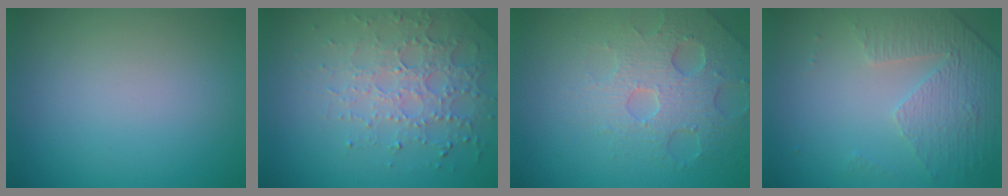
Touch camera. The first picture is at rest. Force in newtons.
{"total": 4.7, "press": 3.4, "slide": 3.1}
{"total": 4.1, "press": 4.0, "slide": 0.9}
{"total": 4.8, "press": 3.2, "slide": 3.5}